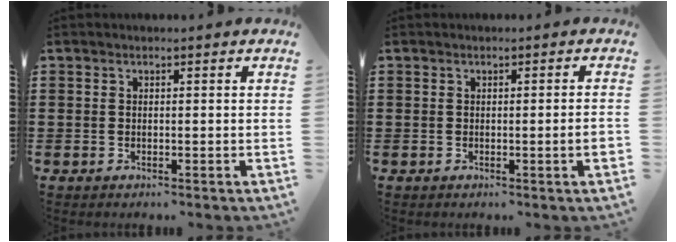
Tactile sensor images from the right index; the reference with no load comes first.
{"total": 2.1, "force": [-0.3, -0.2, 2.0], "torque": [-0.032, -0.006, -0.006]}